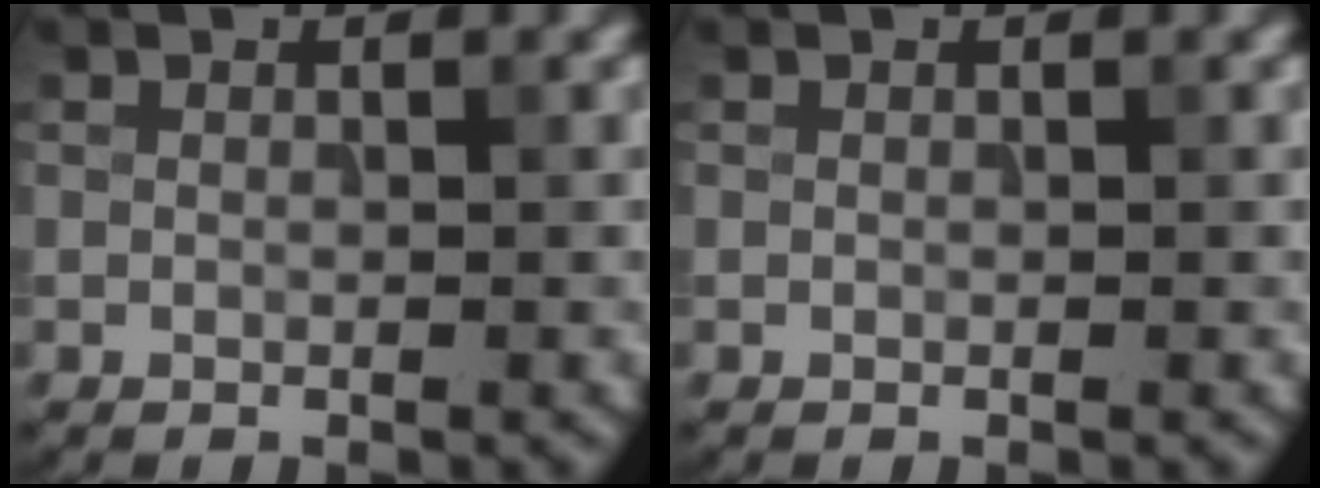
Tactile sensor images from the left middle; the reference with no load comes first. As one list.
[{"total": 0.0}]